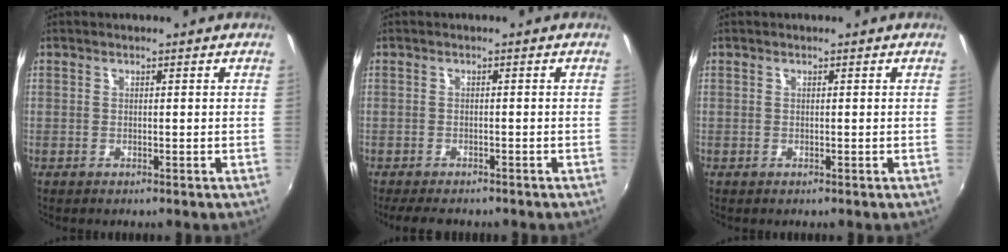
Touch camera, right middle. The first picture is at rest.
{"total": 5.6, "force": [-4.6, 1.8, 2.5], "torque": [-0.058, -0.020, -0.074]}
{"total": 0.0}